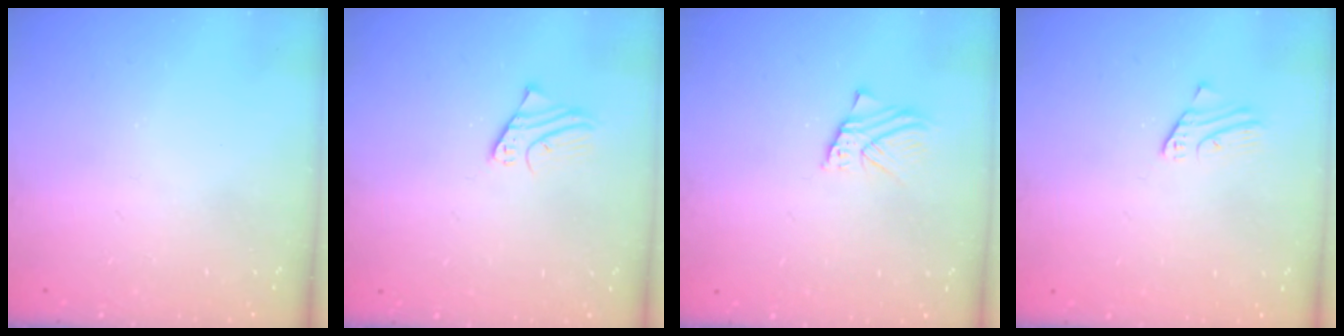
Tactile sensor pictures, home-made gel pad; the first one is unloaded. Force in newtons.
{"total": 2.0, "press": 2.0, "slide": 0.2}
{"total": 2.2, "press": 2.2, "slide": 0.0}
{"total": 1.5, "press": 1.5, "slide": 0.1}